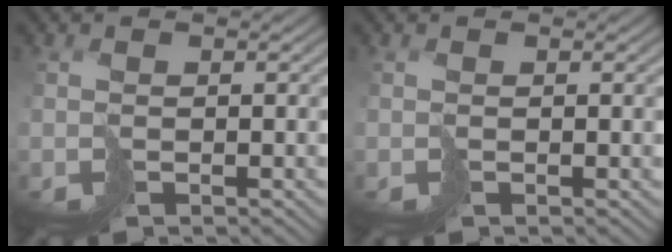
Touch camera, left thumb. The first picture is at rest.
{"total": 0.5, "force": [0.0, 0.0, 0.5], "torque": [-0.009, 0.001, -0.001]}